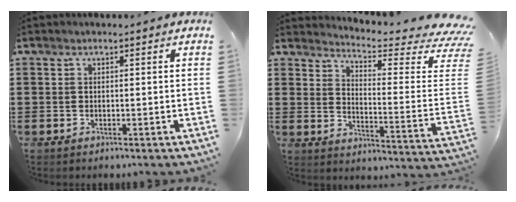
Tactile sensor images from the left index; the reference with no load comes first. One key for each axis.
{"total": 4.8, "fx": 4.2, "fy": 0.0, "fz": 2.3, "tx": -0.051, "ty": -0.053, "tz": 0.066}